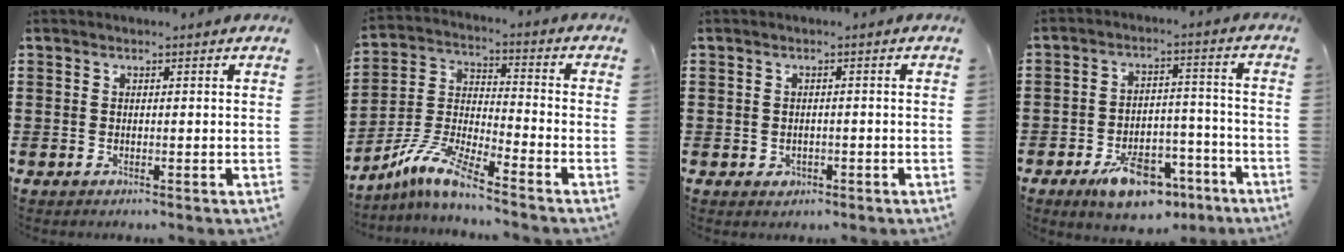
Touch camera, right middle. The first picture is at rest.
{"total": 8.8, "force": [-7.5, 0.5, 4.6], "torque": [-0.112, -0.004, -0.152]}
{"total": 0.9, "force": [-0.2, 0.8, 0.5], "torque": [-0.013, 0.002, -0.005]}
{"total": 8.8, "force": [-5.9, 4.1, 5.0], "torque": [-0.092, 0.019, -0.104]}